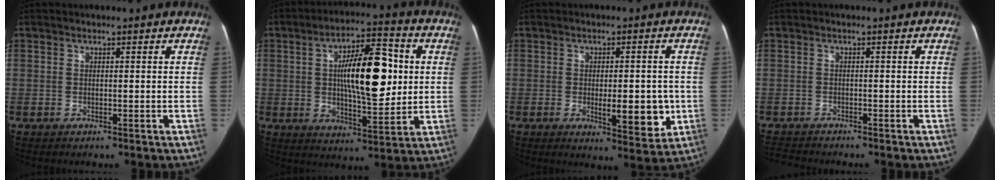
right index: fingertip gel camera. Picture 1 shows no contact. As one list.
[{"total": 15.4, "force": [2.1, 4.9, 14.4], "torque": [-0.228, 0.021, 0.034]}, {"total": 8.1, "force": [-1.4, 2.6, 7.5], "torque": [-0.098, -0.010, -0.012]}, {"total": 3.0, "force": [-2.9, 0.1, 0.3], "torque": [-0.002, -0.015, -0.050]}]